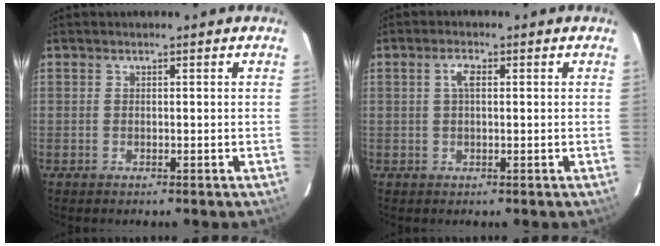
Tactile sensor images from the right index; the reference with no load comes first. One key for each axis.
{"total": 2.3, "fx": 0.5, "fy": 0.9, "fz": 2.1, "tx": -0.043, "ty": 0.008, "tz": 0.009}